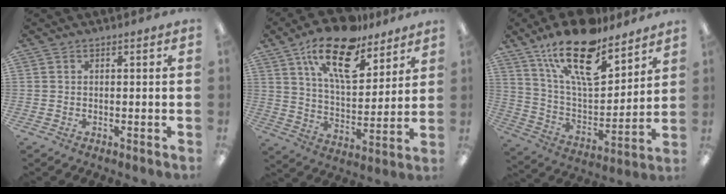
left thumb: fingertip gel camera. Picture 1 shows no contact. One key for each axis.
{"total": 19.3, "fx": 12.8, "fy": 8.4, "fz": 11.8, "tx": -0.195, "ty": -0.065, "tz": 0.219}
{"total": 21.2, "fx": 14.6, "fy": 8.2, "fz": 13.0, "tx": -0.225, "ty": -0.084, "tz": 0.253}